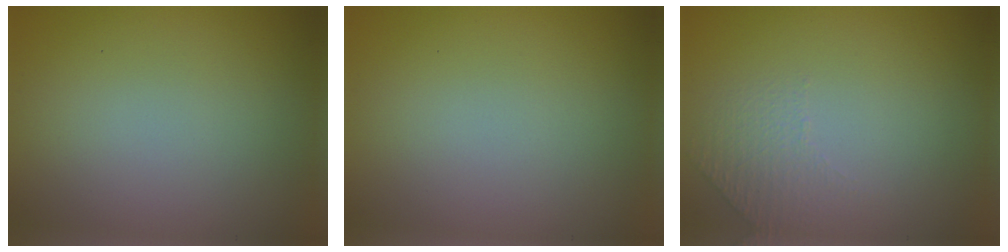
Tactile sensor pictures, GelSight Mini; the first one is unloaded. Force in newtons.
{"total": 0.0}
{"total": 1.3, "press": 0.8, "slide": 1.1}